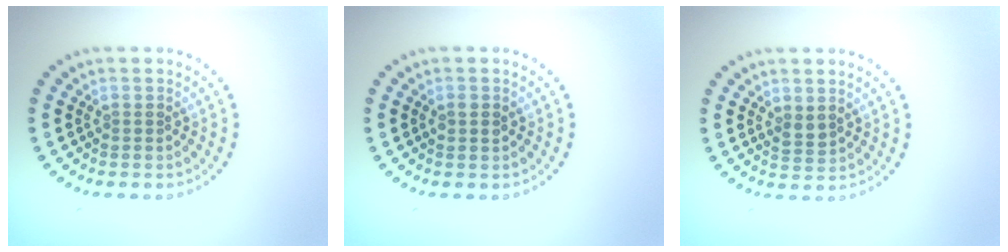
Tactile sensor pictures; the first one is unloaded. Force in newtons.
{"total": 1.2, "press": 1.2, "slide": 0.1}
{"total": 1.1, "press": 1.1, "slide": 0.4}